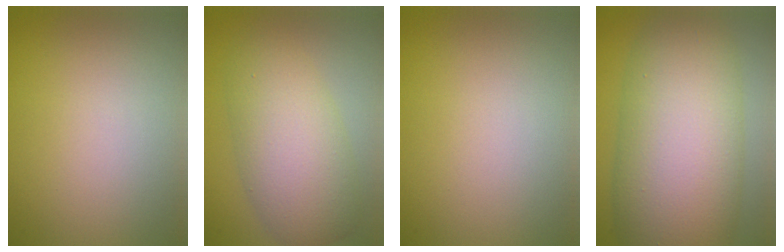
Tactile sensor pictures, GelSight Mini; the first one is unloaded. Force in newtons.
{"total": 7.4, "press": 7.4, "slide": 0.3}
{"total": 0.0}
{"total": 13.8, "press": 13.8, "slide": 0.4}